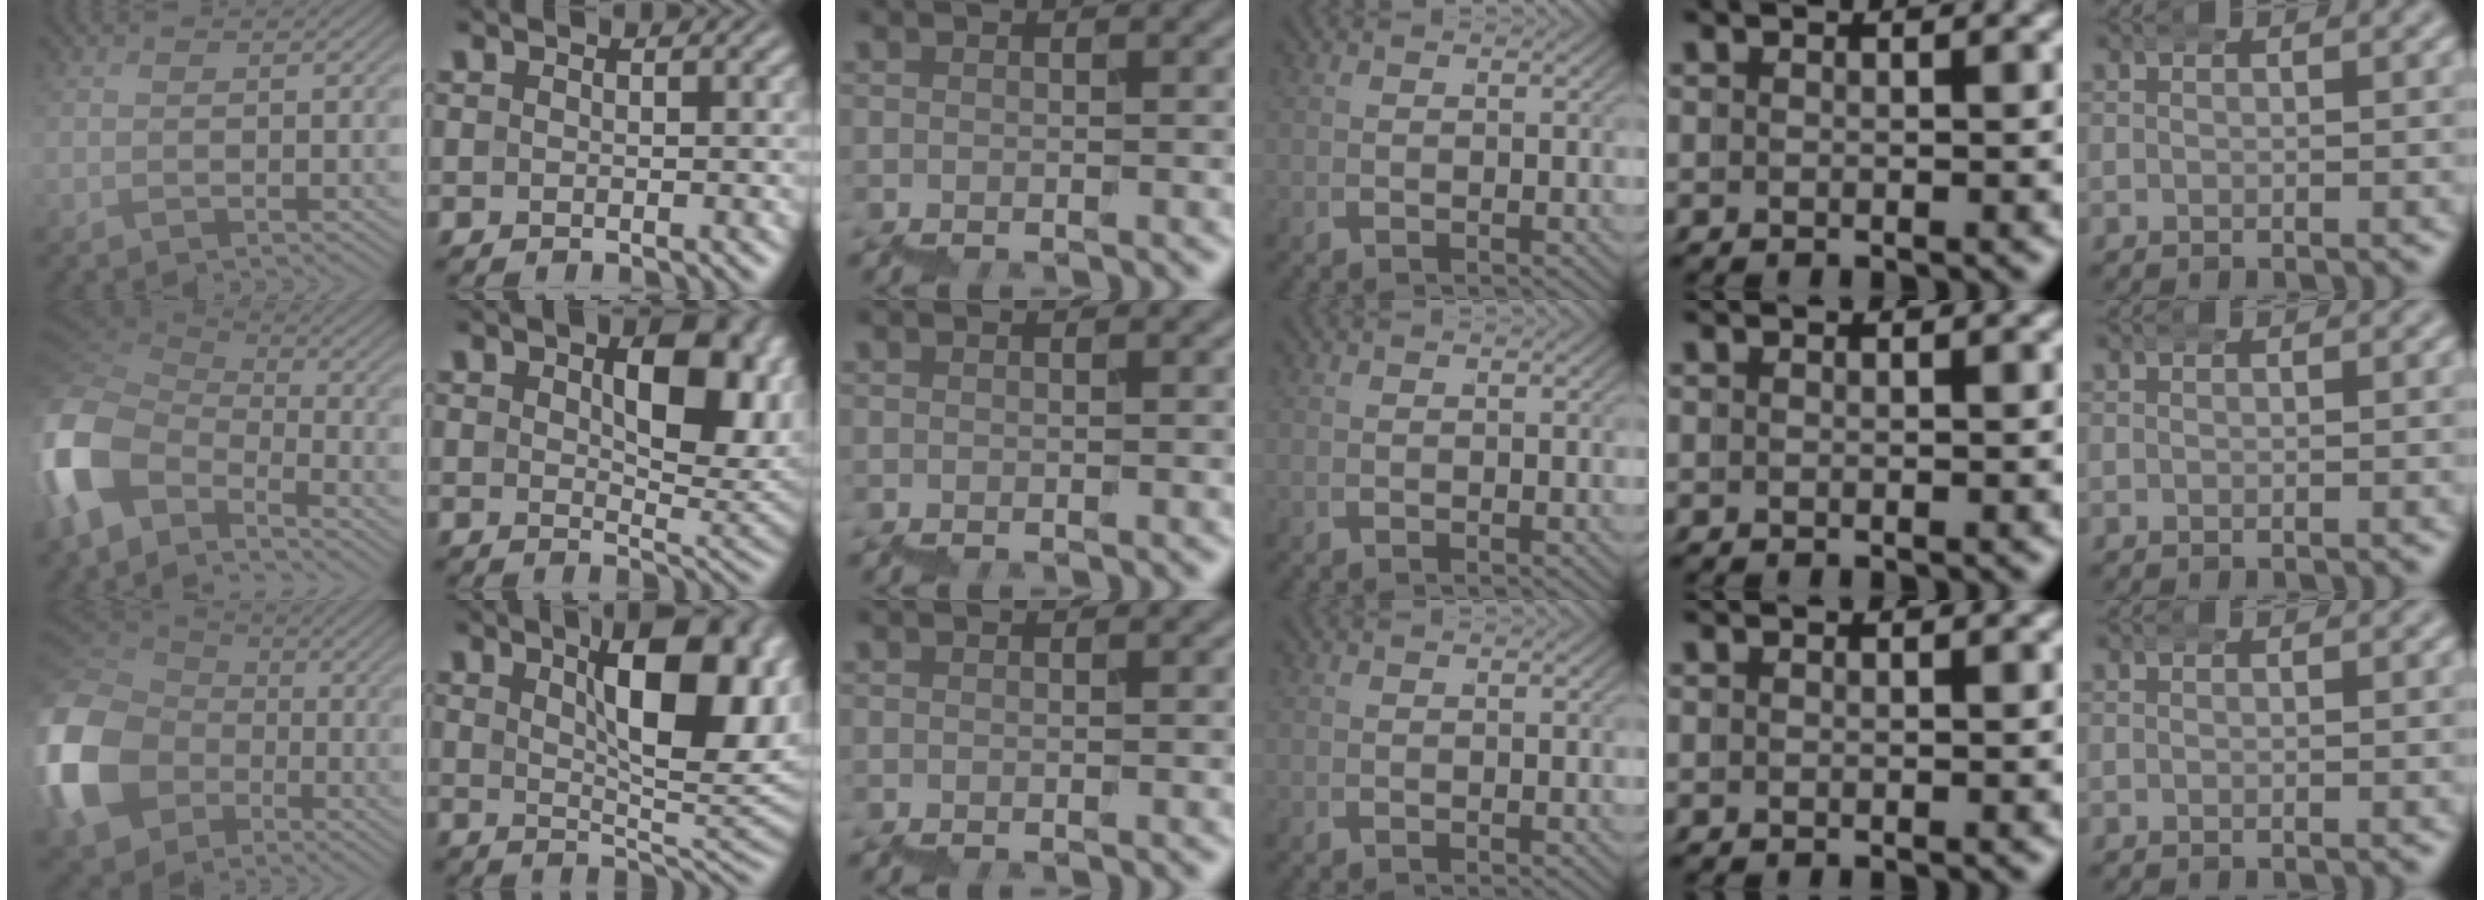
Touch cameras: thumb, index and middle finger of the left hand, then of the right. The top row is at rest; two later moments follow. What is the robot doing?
{"motion": "wrap", "object": "bandana"}